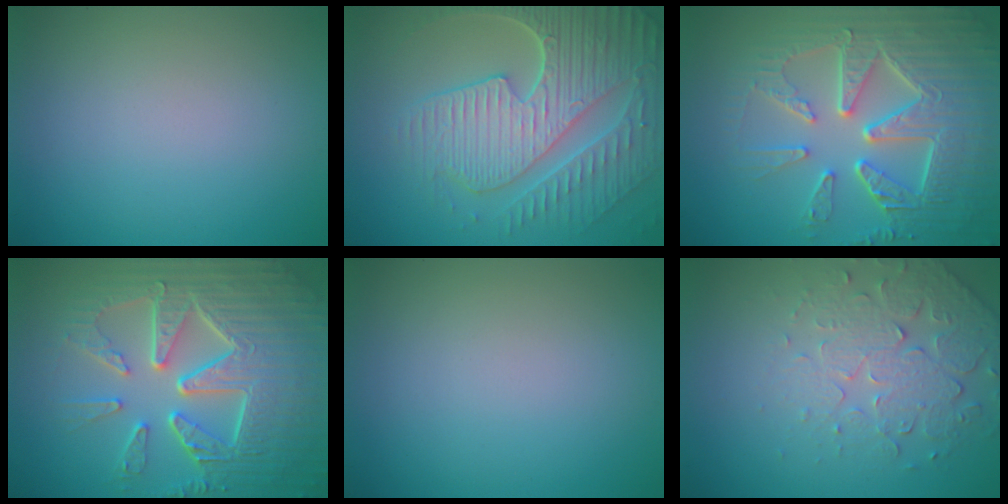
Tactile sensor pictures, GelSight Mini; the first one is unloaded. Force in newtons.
{"total": 9.2, "press": 6.6, "slide": 6.4}
{"total": 9.0, "press": 6.5, "slide": 6.3}
{"total": 10.0, "press": 6.7, "slide": 7.4}
{"total": 0.0}
{"total": 5.1, "press": 3.7, "slide": 3.5}